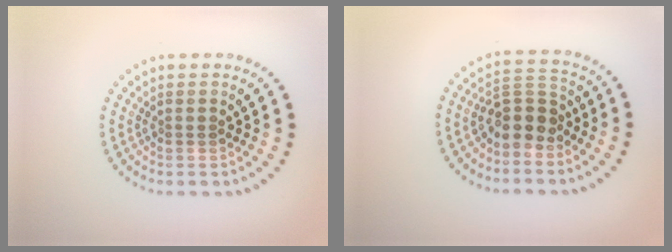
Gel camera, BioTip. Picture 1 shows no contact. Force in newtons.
{"total": 3.5, "press": 3.1, "slide": 1.6}